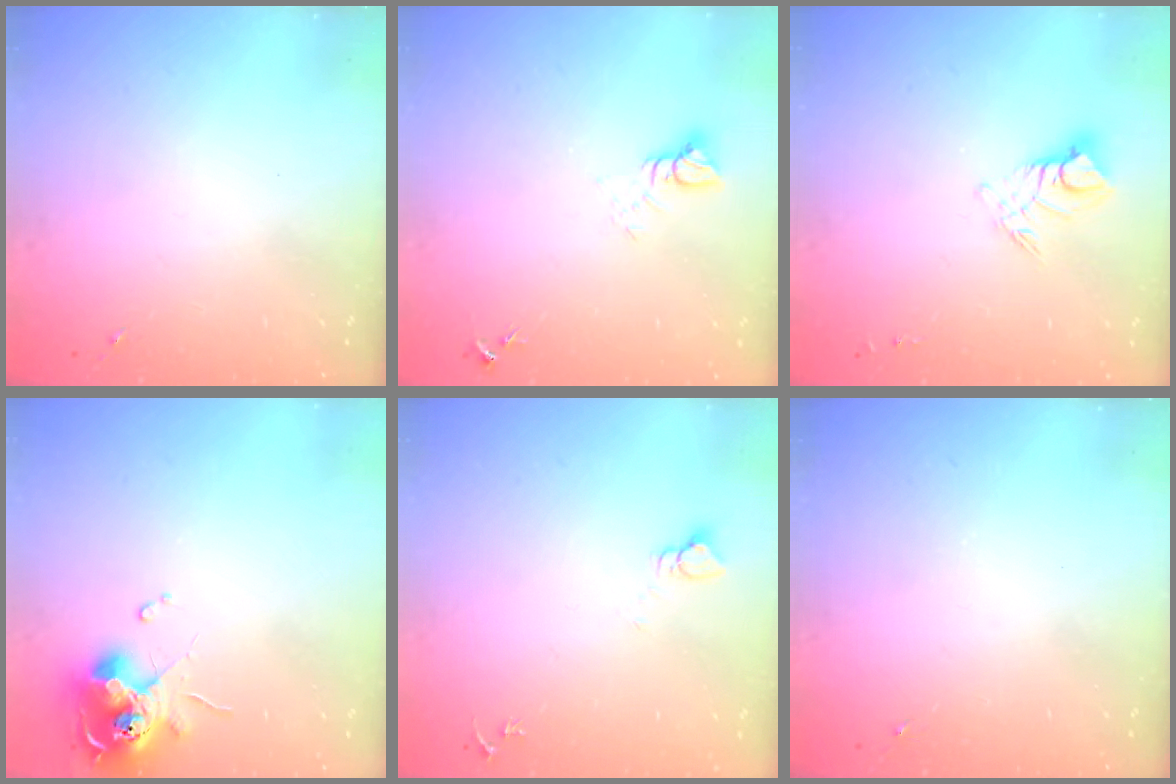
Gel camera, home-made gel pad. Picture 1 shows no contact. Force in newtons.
{"total": 5.0, "press": 5.0, "slide": 0.4}
{"total": 10.0, "press": 9.9, "slide": 1.0}
{"total": 13.5, "press": 13.4, "slide": 1.2}
{"total": 2.7, "press": 2.7, "slide": 0.2}
{"total": 0.0}